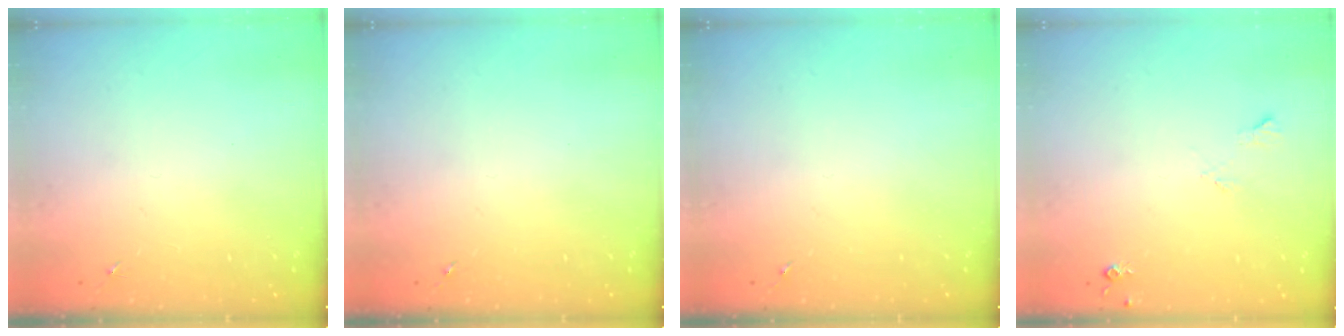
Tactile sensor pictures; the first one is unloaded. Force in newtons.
{"total": 0.0}
{"total": 0.0}
{"total": 5.1, "press": 5.1, "slide": 0.8}